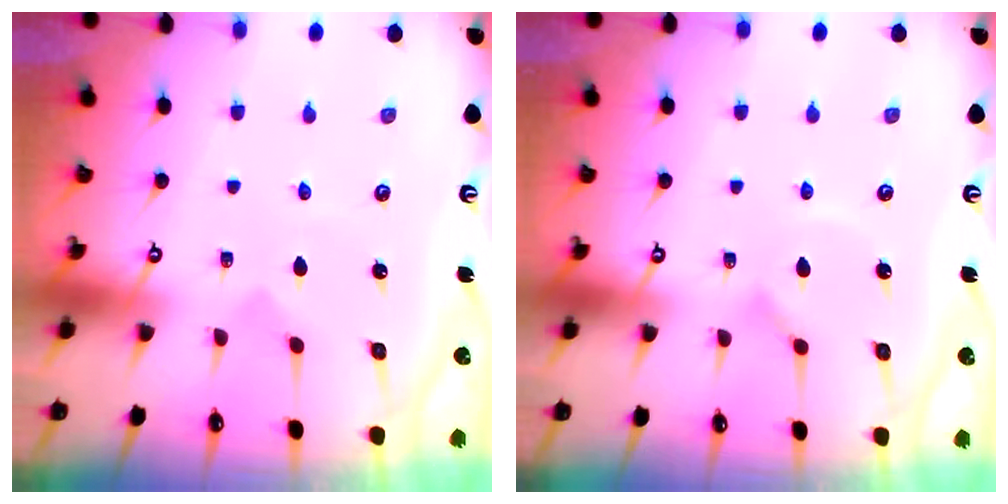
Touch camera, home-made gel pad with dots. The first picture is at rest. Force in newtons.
{"total": 2.9, "press": 2.9, "slide": 0.3}